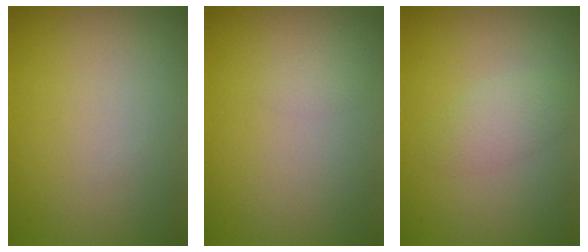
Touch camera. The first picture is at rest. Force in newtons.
{"total": 0.6, "press": 0.6, "slide": 0.0}
{"total": 2.0, "press": 2.0, "slide": 0.1}